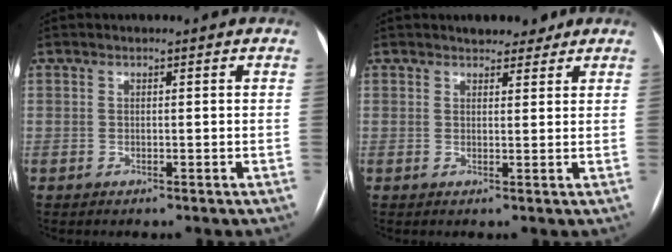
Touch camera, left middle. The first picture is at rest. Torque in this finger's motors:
{"motor_torque": [0.19, -0.18, -0.01, 0.01]}